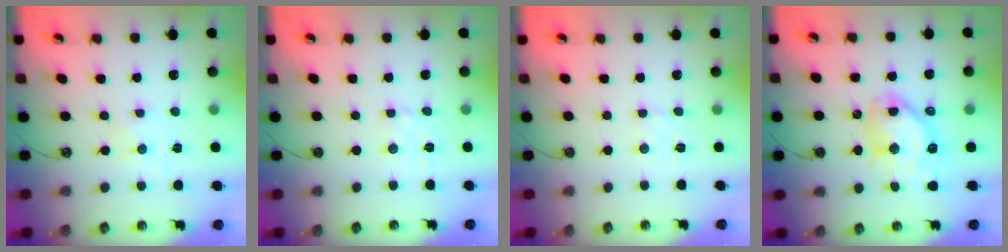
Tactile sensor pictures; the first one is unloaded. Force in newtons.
{"total": 2.8, "press": 2.8, "slide": 0.4}
{"total": 2.5, "press": 2.4, "slide": 0.4}
{"total": 12.8, "press": 12.7, "slide": 1.5}